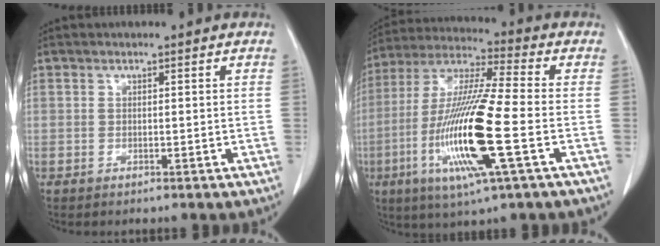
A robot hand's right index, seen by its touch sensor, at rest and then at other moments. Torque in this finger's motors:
{"motor_torque": [2.14, 0.00, 1.05, 0.21]}